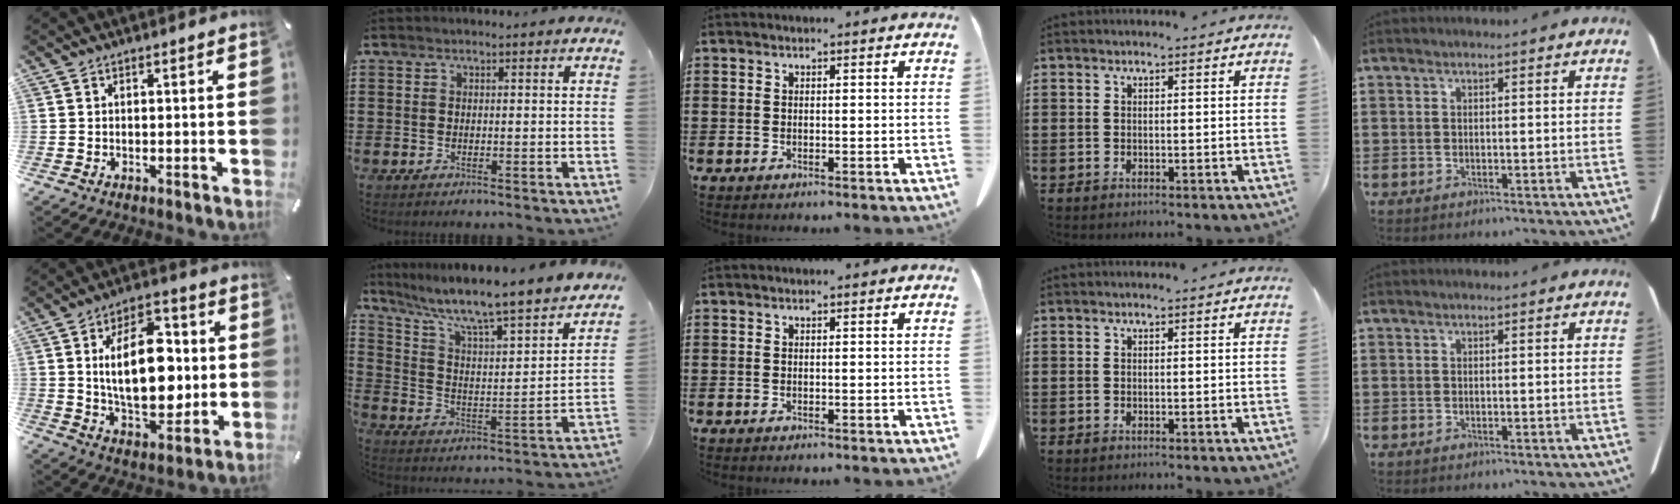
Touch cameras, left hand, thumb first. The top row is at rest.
{"thumb": {"total": 18.2, "force": [1.4, 10.7, 14.7], "torque": [-0.249, 0.001, 0.021]}, "index": {"total": 7.4, "force": [6.1, 0.2, 4.1], "torque": [-0.107, -0.056, 0.095]}}